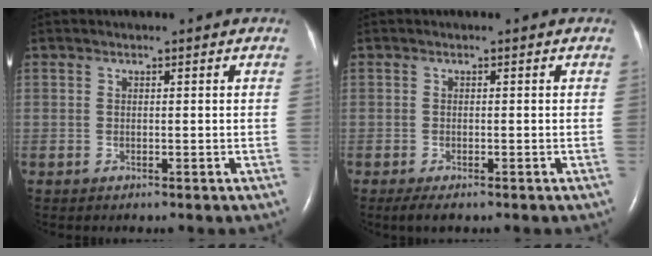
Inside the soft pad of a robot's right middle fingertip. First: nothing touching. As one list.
[{"total": 2.2, "force": [-1.5, 0.6, 1.5], "torque": [-0.030, -0.007, -0.023]}]